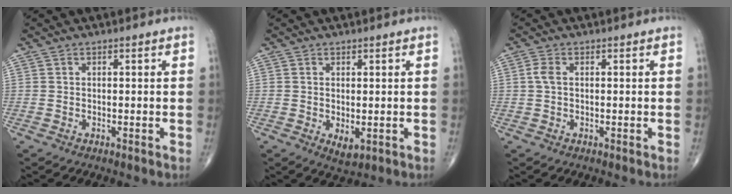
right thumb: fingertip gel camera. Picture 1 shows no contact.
{"total": 2.8, "force": [-0.4, 1.4, 2.4], "torque": [-0.031, -0.007, 0.002]}
{"total": 1.8, "force": [0.2, 1.0, 1.5], "torque": [-0.039, 0.005, 0.002]}